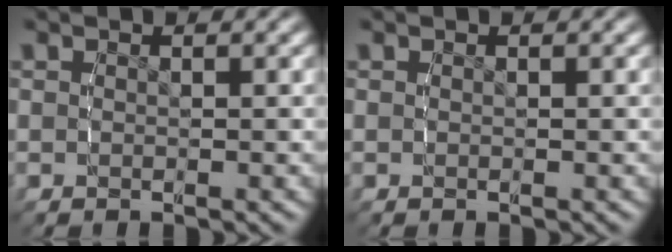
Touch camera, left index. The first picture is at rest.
{"total": 0.0}